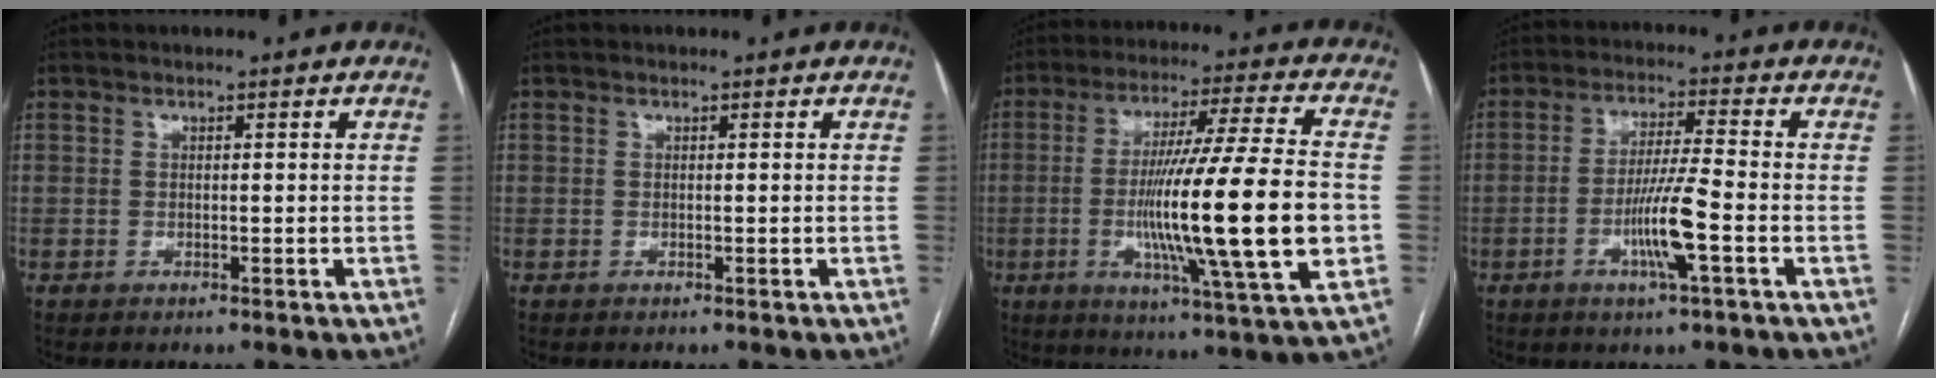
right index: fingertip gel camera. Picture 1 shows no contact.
{"total": 0.0}
{"total": 21.0, "force": [-3.1, -0.1, 20.8], "torque": [-0.344, -0.012, -0.055]}
{"total": 7.9, "force": [-2.6, -0.2, 7.4], "torque": [-0.144, -0.006, -0.049]}